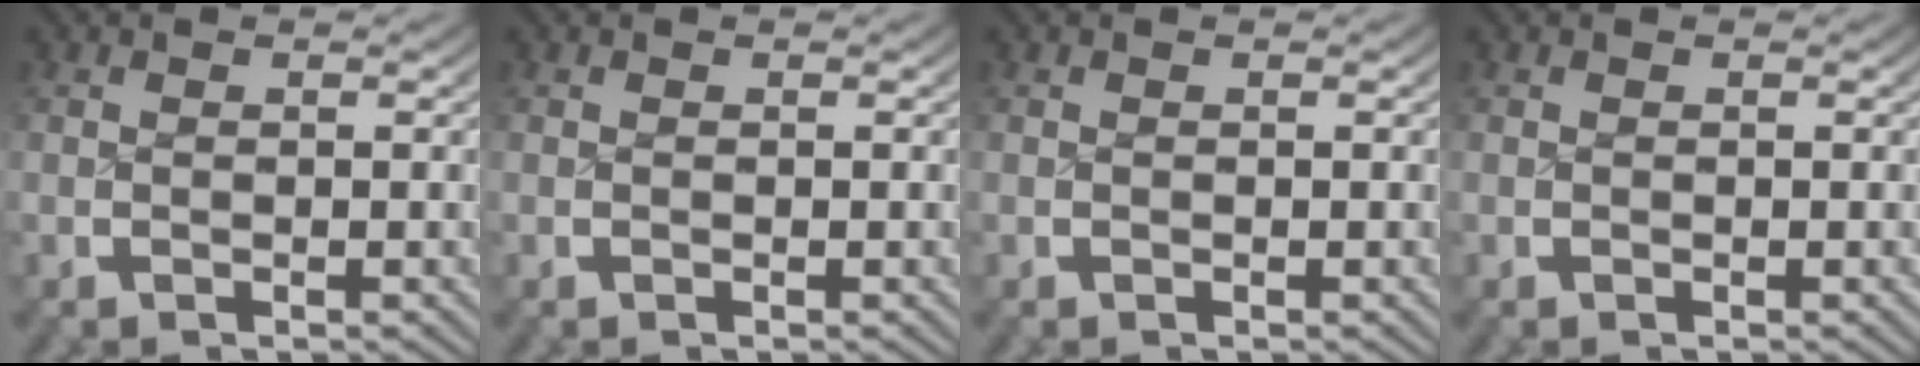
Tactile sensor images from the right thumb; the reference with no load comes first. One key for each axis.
{"total": 0.0}
{"total": 0.0}
{"total": 0.0}